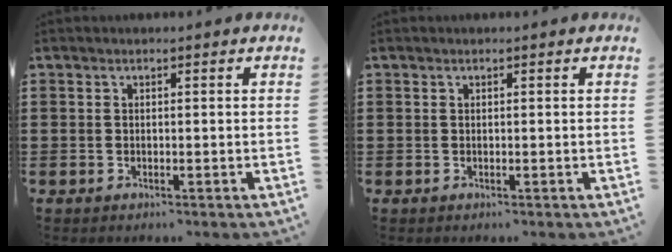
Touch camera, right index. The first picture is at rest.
{"total": 0.0}